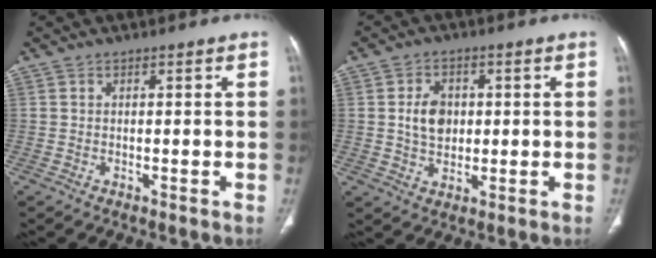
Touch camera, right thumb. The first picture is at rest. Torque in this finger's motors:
{"motor_torque": [0.43, 1.69, 0.55, -0.16, 0.02]}